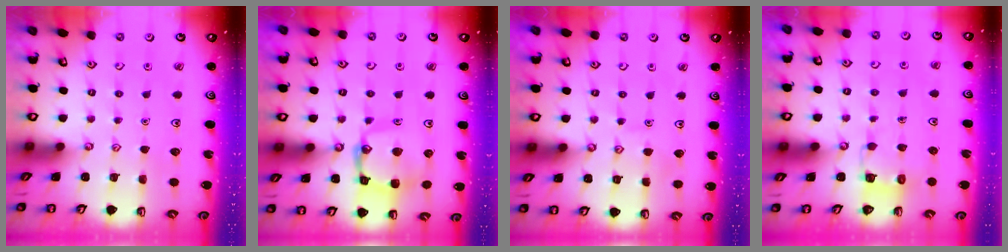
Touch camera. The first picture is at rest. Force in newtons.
{"total": 13.4, "press": 13.4, "slide": 1.3}
{"total": 4.3, "press": 4.3, "slide": 0.5}
{"total": 2.8, "press": 2.8, "slide": 0.2}